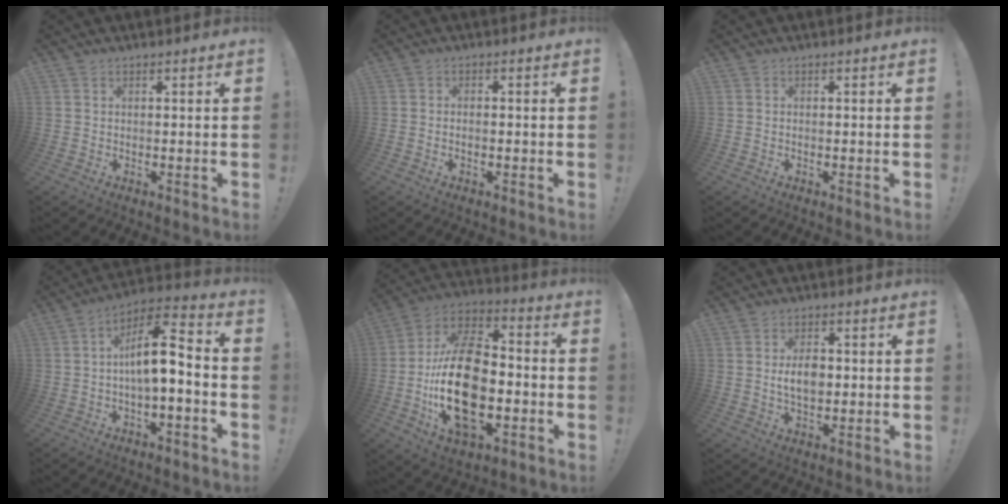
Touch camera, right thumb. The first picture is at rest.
{"total": 1.4, "force": [-0.7, 0.5, 1.1], "torque": [-0.020, 0.003, -0.012]}
{"total": 0.0}
{"total": 11.6, "force": [-0.3, 3.6, 11.0], "torque": [-0.182, 0.005, -0.008]}
{"total": 26.1, "force": [-4.4, 15.4, 20.5], "torque": [-0.381, 0.019, -0.067]}
{"total": 6.3, "force": [0.0, 3.9, 4.9], "torque": [-0.076, 0.004, -0.003]}